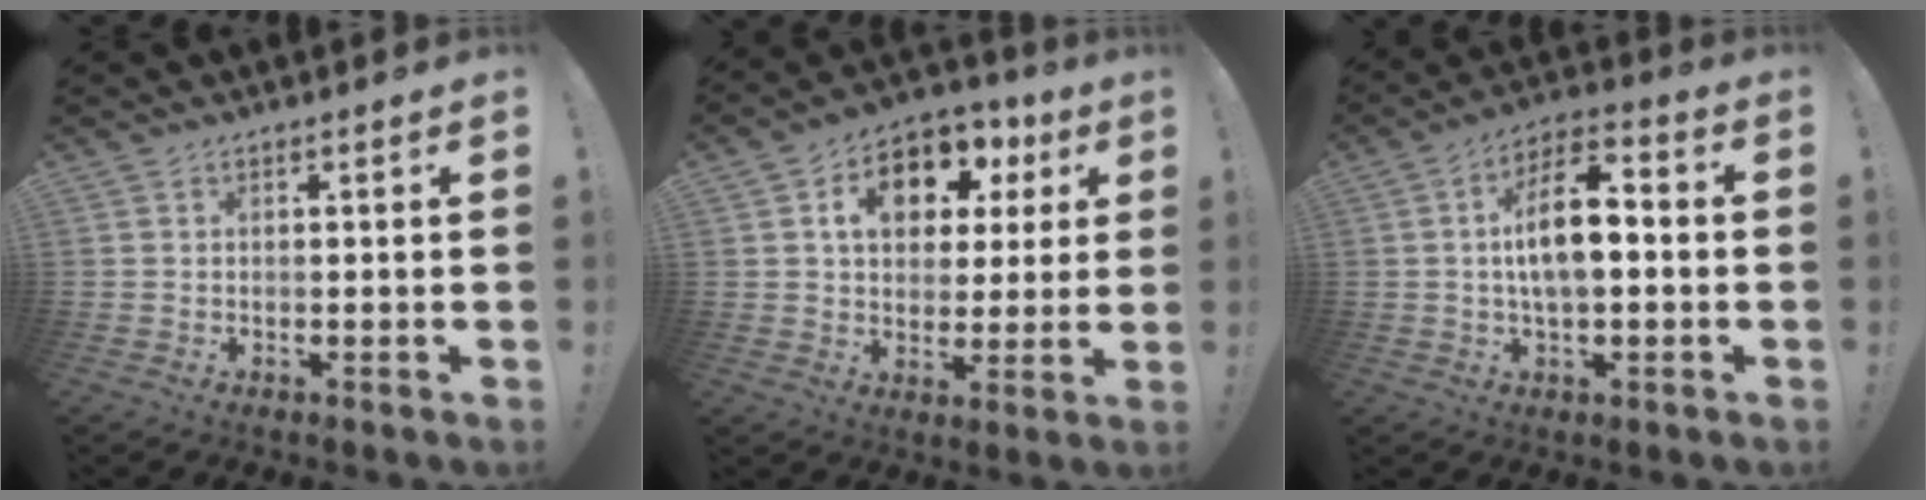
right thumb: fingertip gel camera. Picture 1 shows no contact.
{"total": 13.4, "force": [5.4, 9.7, 7.5], "torque": [-0.109, -0.021, 0.098]}
{"total": 12.4, "force": [-0.2, 6.0, 10.9], "torque": [-0.174, 0.008, -0.005]}